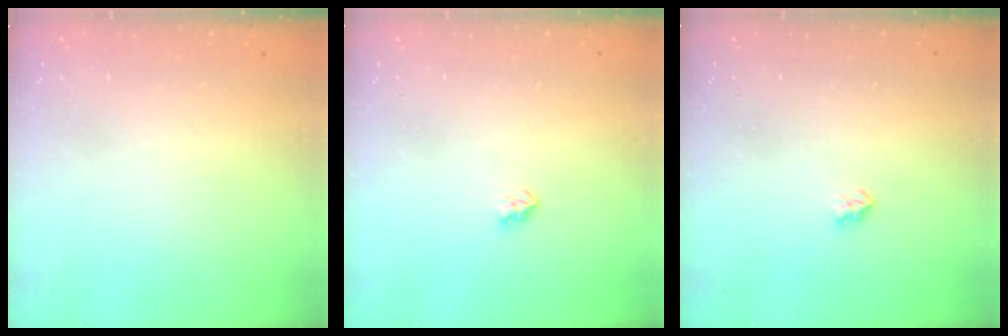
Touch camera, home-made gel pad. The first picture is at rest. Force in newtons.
{"total": 2.6, "press": 2.6, "slide": 0.4}
{"total": 2.6, "press": 2.6, "slide": 0.4}